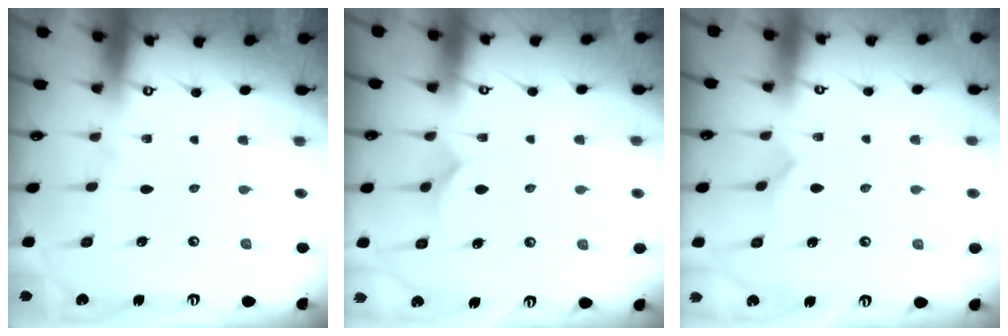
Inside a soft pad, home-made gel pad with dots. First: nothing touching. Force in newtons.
{"total": 7.2, "press": 7.2, "slide": 0.3}
{"total": 2.8, "press": 2.8, "slide": 0.3}